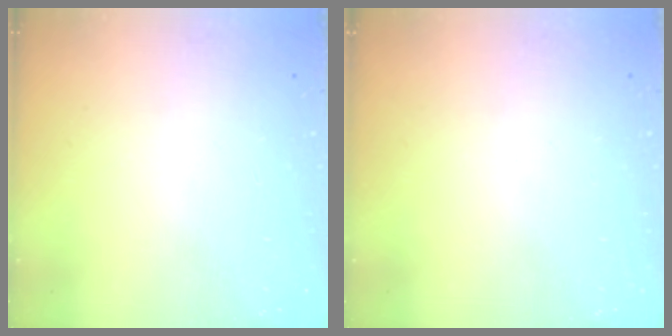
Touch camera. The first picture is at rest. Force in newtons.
{"total": 0.0}